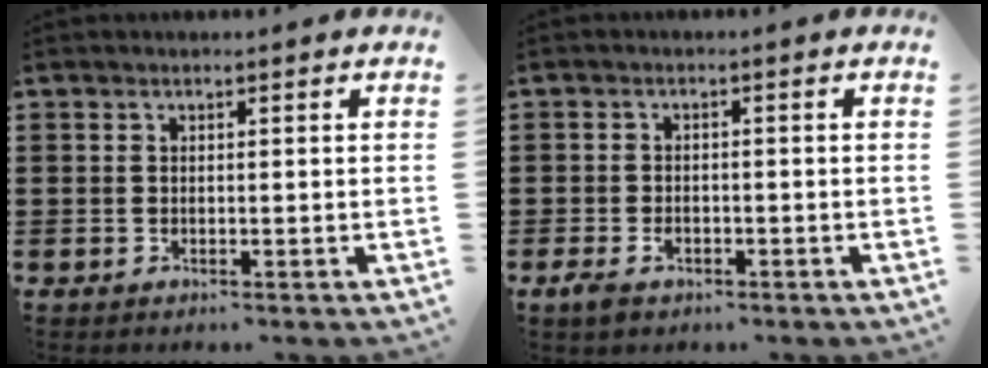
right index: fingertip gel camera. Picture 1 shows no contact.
{"total": 1.7, "force": [-1.0, 1.0, 0.9], "torque": [-0.027, -0.003, -0.022]}